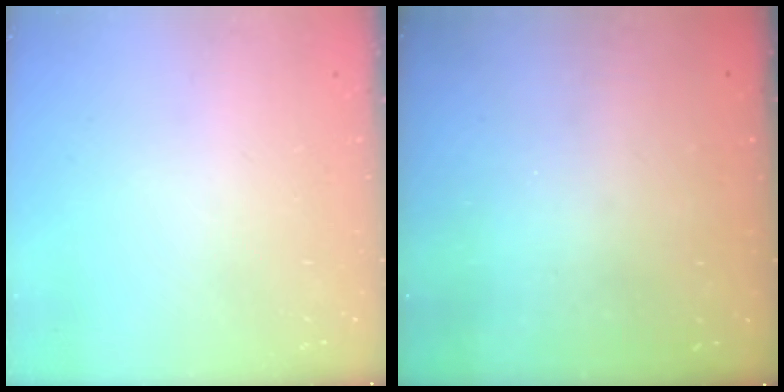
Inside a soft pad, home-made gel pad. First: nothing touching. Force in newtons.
{"total": 3.2, "press": 3.0, "slide": 1.1}